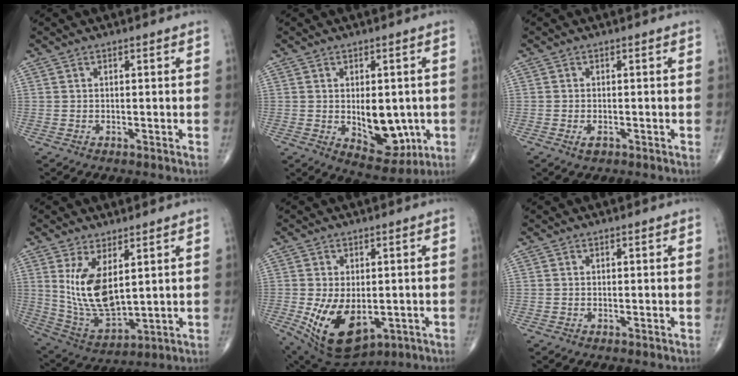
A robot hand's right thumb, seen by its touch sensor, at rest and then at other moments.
{"total": 10.4, "force": [-1.3, 6.2, 8.2], "torque": [-0.075, -0.009, -0.001]}
{"total": 1.6, "force": [-0.7, 0.8, 1.1], "torque": [-0.019, 0.001, -0.013]}
{"total": 12.5, "force": [3.4, 5.9, 10.5], "torque": [-0.194, -0.027, 0.087]}
{"total": 13.6, "force": [-3.2, 8.1, 10.5], "torque": [-0.176, -0.010, -0.027]}
{"total": 0.0}